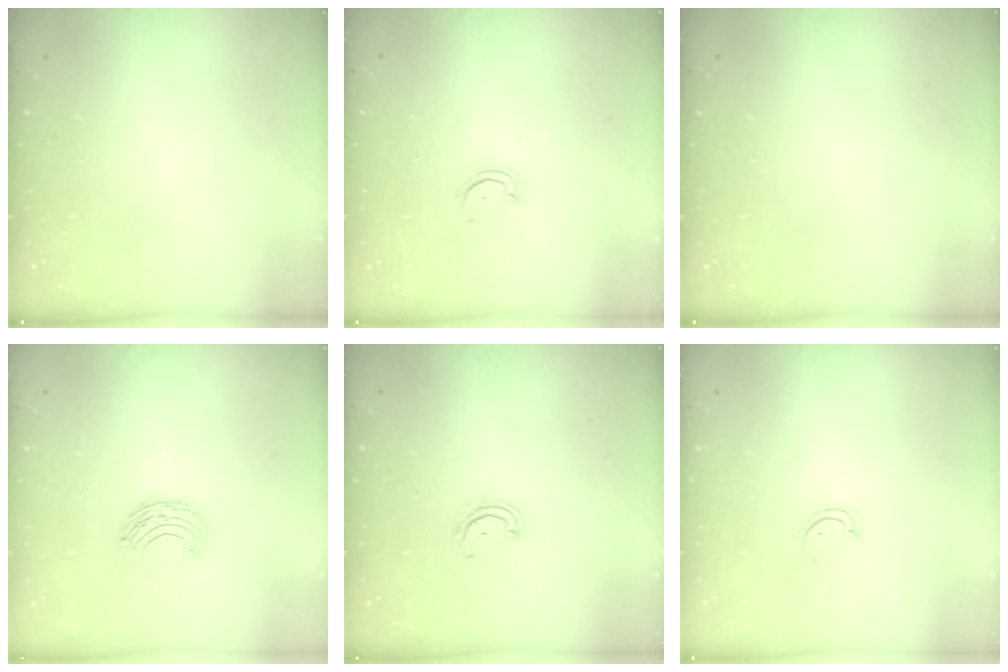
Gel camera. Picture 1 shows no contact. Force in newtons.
{"total": 3.4, "press": 3.4, "slide": 0.2}
{"total": 0.0}
{"total": 7.5, "press": 7.5, "slide": 0.7}
{"total": 4.0, "press": 4.0, "slide": 0.3}
{"total": 3.5, "press": 3.5, "slide": 0.4}